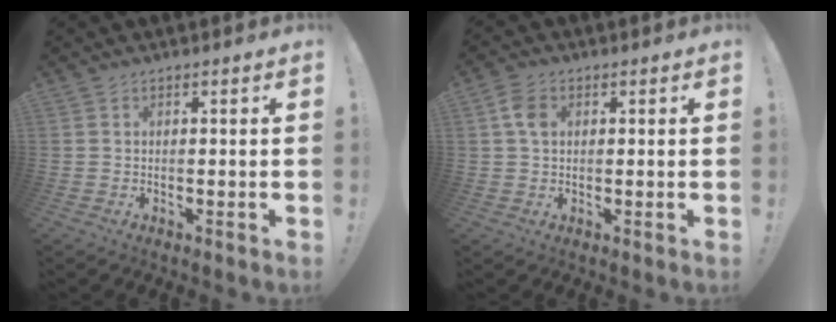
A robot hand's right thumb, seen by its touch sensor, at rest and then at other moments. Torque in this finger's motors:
{"motor_torque": [0.33, 1.25, 0.43, -0.08, 0.25]}